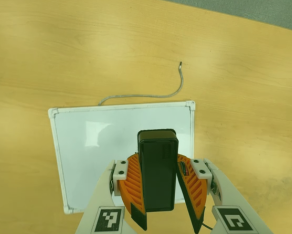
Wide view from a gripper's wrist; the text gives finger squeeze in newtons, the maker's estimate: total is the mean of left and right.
{"total": 7.0, "left": 8.0, "right": 6.0}